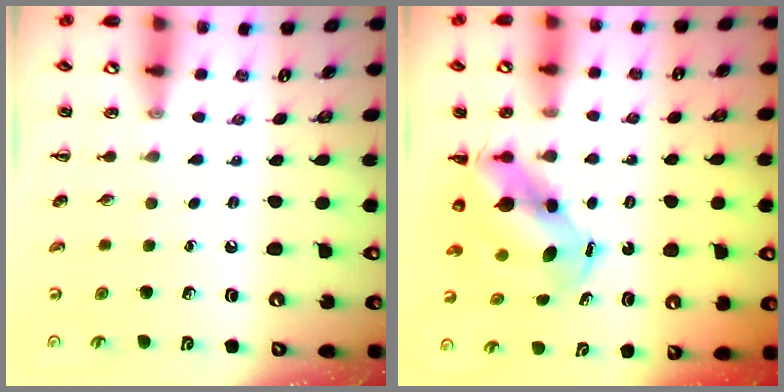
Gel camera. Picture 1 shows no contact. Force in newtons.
{"total": 7.4, "press": 7.1, "slide": 1.9}